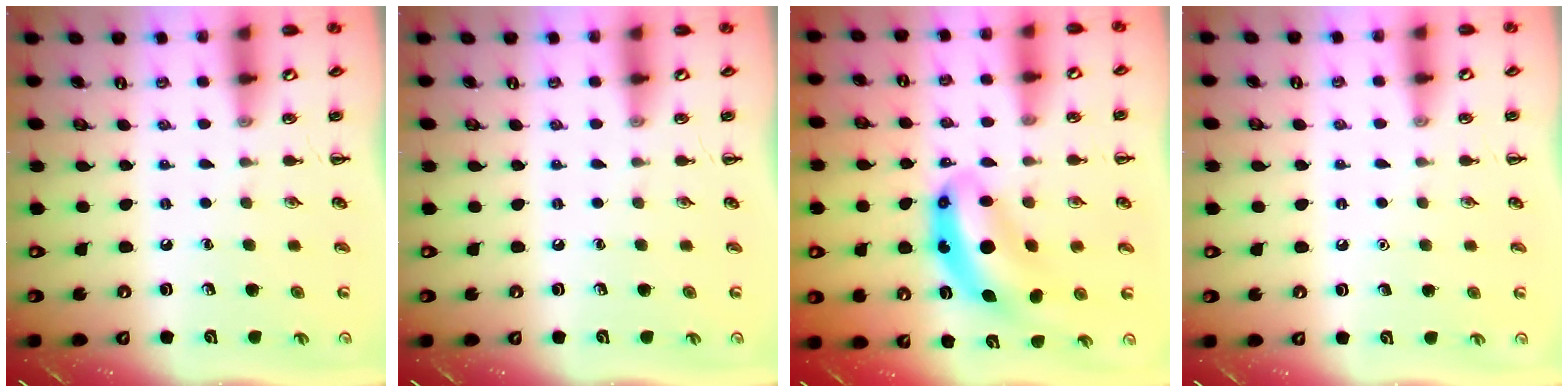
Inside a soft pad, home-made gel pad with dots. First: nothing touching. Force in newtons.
{"total": 0.0}
{"total": 9.9, "press": 9.7, "slide": 2.0}
{"total": 1.6, "press": 1.5, "slide": 0.1}